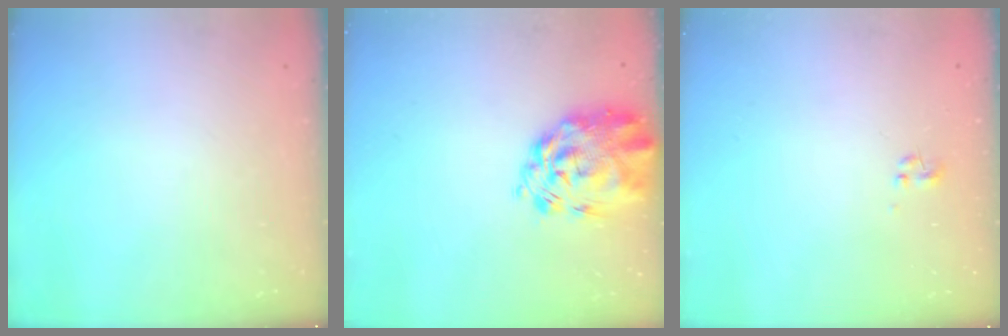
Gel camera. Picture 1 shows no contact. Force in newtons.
{"total": 3.1, "press": 2.8, "slide": 1.5}
{"total": 0.0}